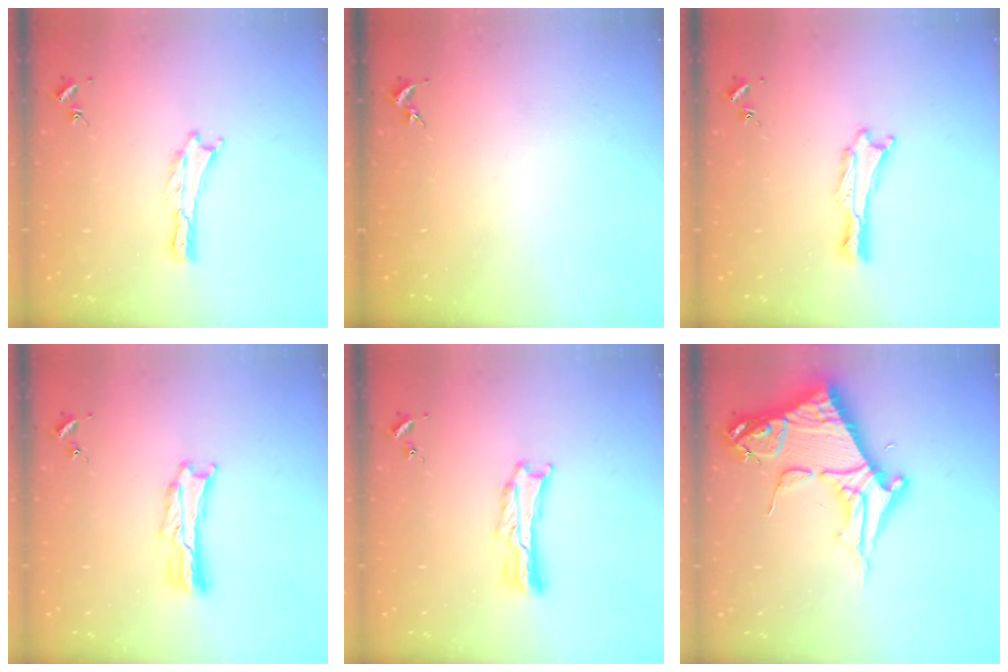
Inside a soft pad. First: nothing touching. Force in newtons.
{"total": 0.0}
{"total": 0.6, "press": 0.6, "slide": 0.2}
{"total": 1.6, "press": 1.6, "slide": 0.3}
{"total": 1.6, "press": 1.6, "slide": 0.3}
{"total": 10.4, "press": 10.4, "slide": 1.1}